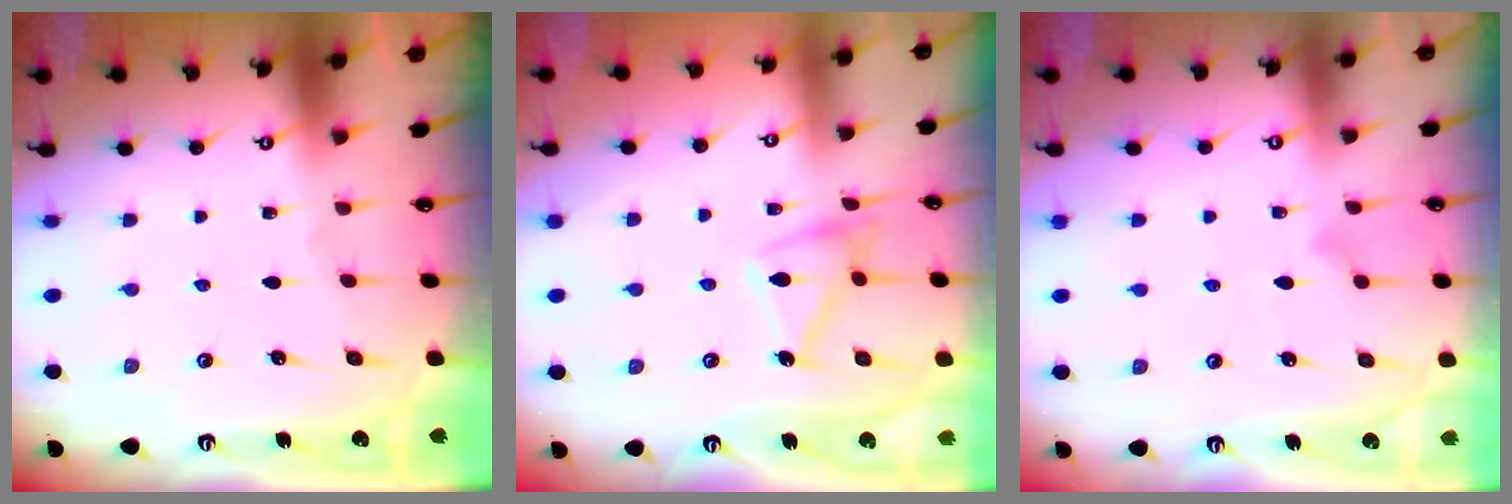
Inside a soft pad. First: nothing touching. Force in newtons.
{"total": 13.2, "press": 13.2, "slide": 0.5}
{"total": 8.5, "press": 8.4, "slide": 0.5}